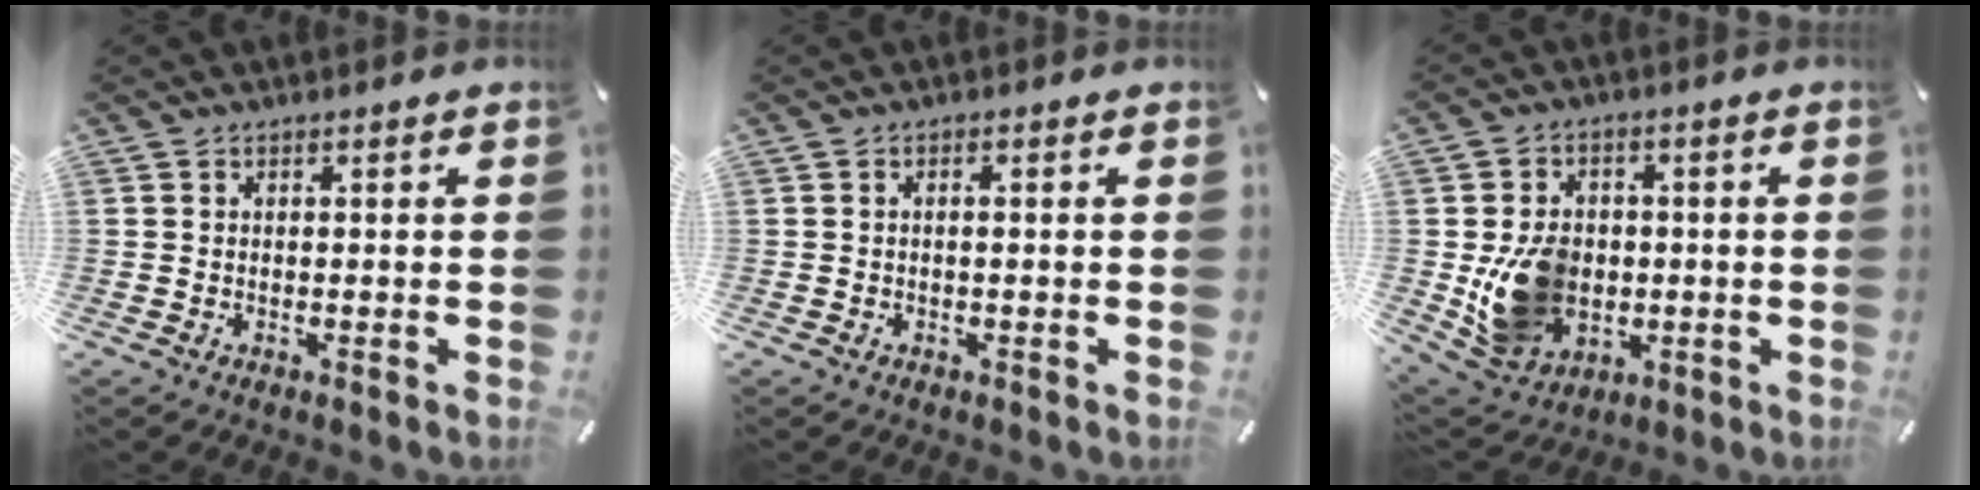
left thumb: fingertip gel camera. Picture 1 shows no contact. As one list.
[{"total": 1.2, "force": [-0.2, 0.3, 1.1], "torque": [-0.021, 0.001, -0.005]}, {"total": 11.7, "force": [-1.2, 9.7, 6.4], "torque": [-0.131, 0.010, -0.018]}]